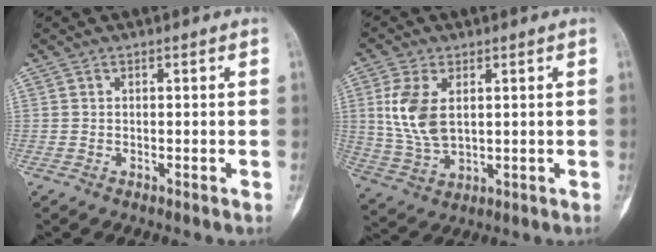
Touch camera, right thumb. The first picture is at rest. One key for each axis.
{"total": 9.8, "fx": 2.3, "fy": 5.6, "fz": 7.8, "tx": -0.164, "ty": -0.008, "tz": 0.055}